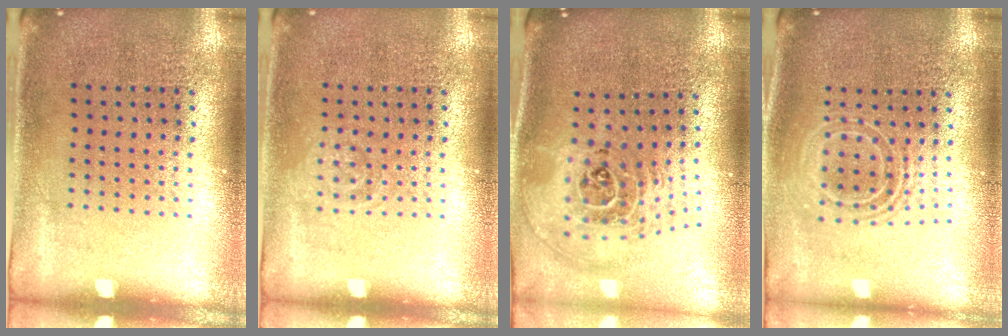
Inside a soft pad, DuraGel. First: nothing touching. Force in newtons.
{"total": 1.0, "press": 1.0, "slide": 0.2}
{"total": 2.6, "press": 1.8, "slide": 1.9}
{"total": 1.6, "press": 1.3, "slide": 0.9}